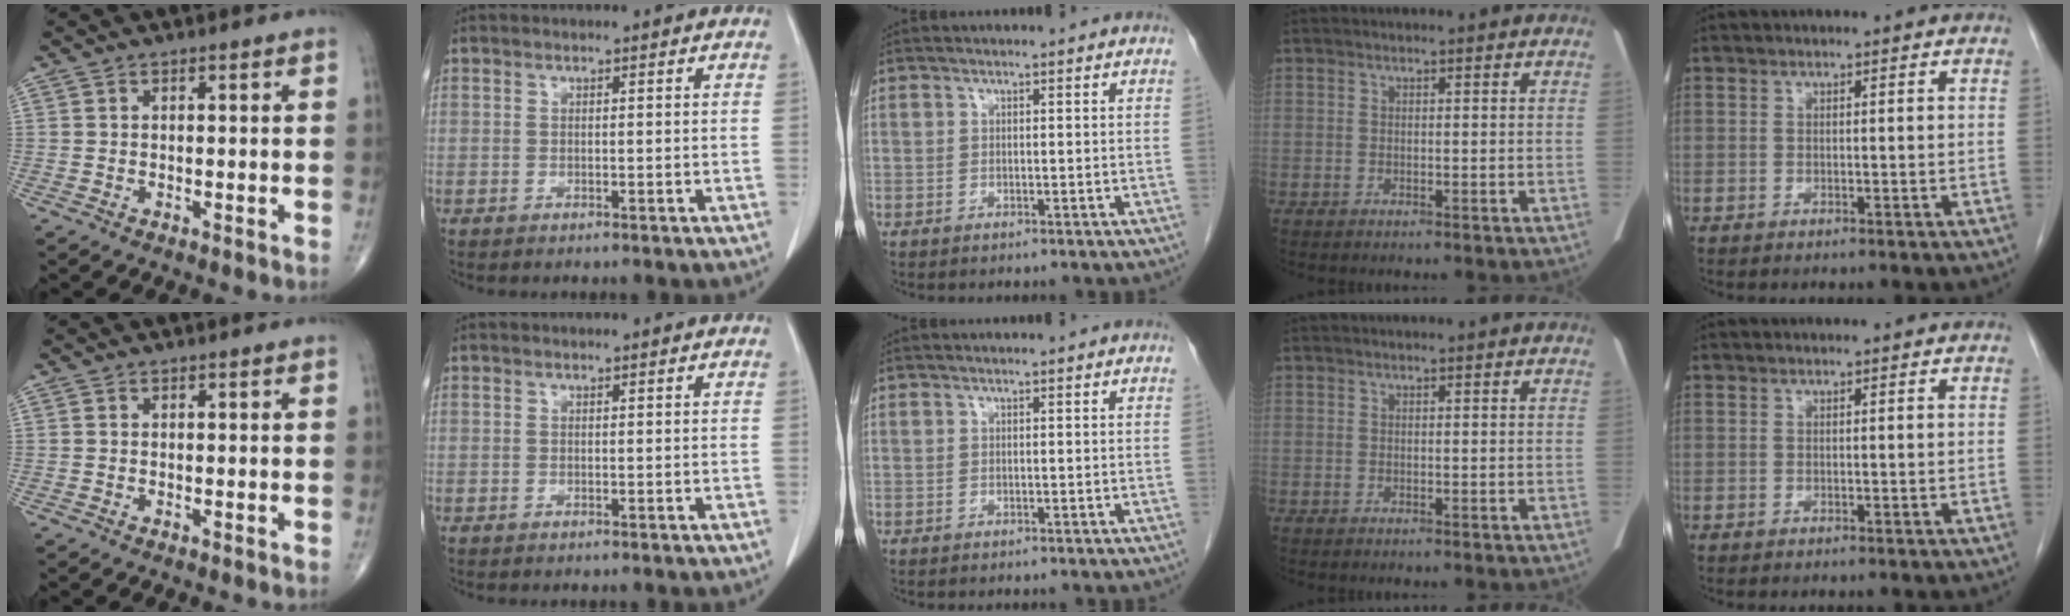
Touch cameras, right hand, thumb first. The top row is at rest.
{}